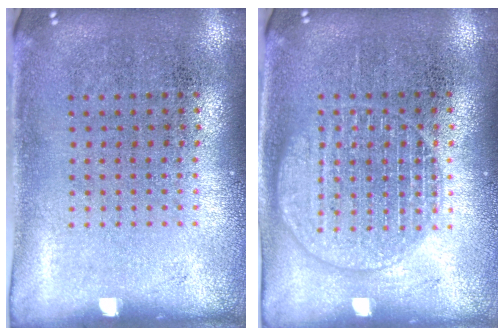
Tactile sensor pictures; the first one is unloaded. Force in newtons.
{"total": 2.7, "press": 2.7, "slide": 0.5}